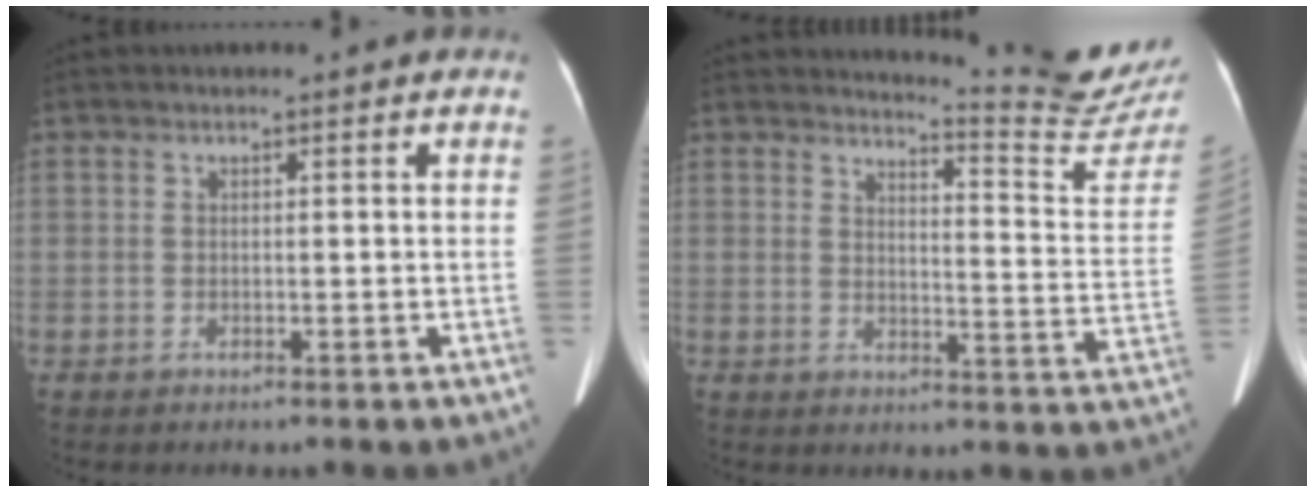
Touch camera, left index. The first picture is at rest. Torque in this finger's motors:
{"motor_torque": [0.65, -1.28, 0.01, 0.00]}